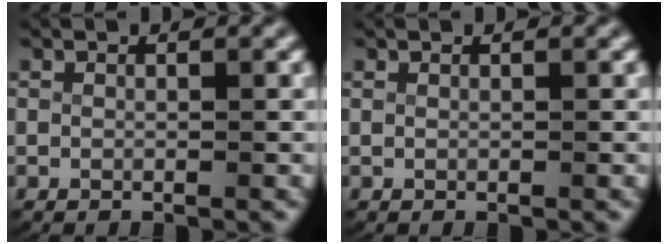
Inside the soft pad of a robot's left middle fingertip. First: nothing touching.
{"total": 0.0}